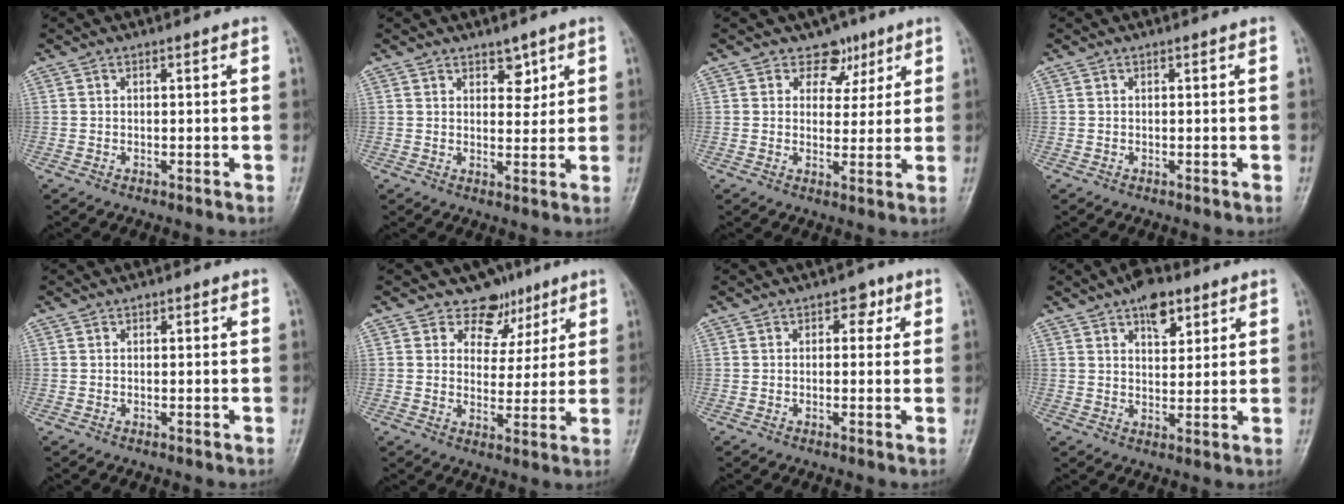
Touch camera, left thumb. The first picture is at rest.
{"total": 3.7, "force": [2.2, 2.3, 2.0], "torque": [0.000, -0.014, 0.033]}
{"total": 5.5, "force": [3.2, 4.3, 1.1], "torque": [0.020, -0.011, 0.045]}
{"total": 0.0}
{"total": 1.2, "force": [0.3, 0.9, 0.8], "torque": [-0.002, 0.003, 0.000]}
{"total": 7.7, "force": [5.1, 5.6, 0.7], "torque": [0.029, -0.027, 0.073]}
{"total": 3.4, "force": [1.2, 2.4, 2.2], "torque": [0.001, 0.002, 0.006]}
{"total": 7.5, "force": [4.2, 4.1, 4.7], "torque": [-0.042, -0.018, 0.060]}